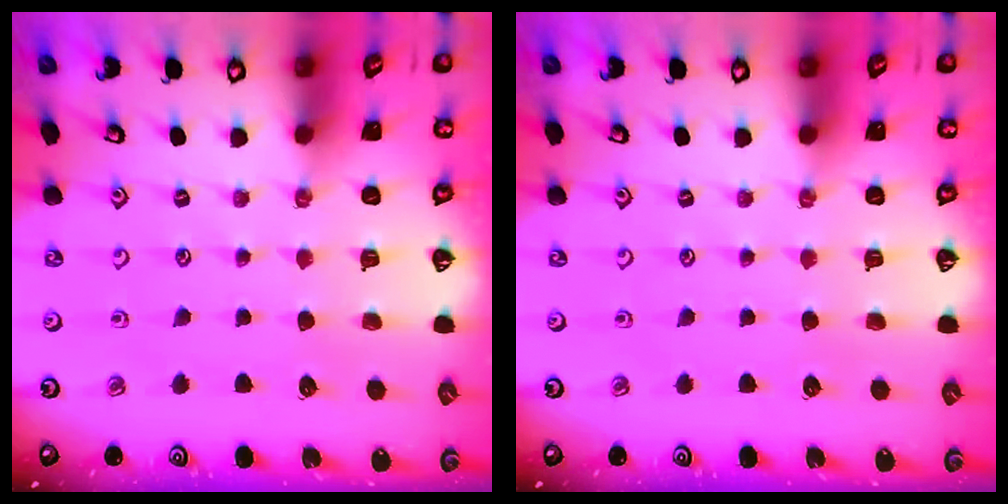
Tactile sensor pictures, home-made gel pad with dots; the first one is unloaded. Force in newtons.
{"total": 0.0}